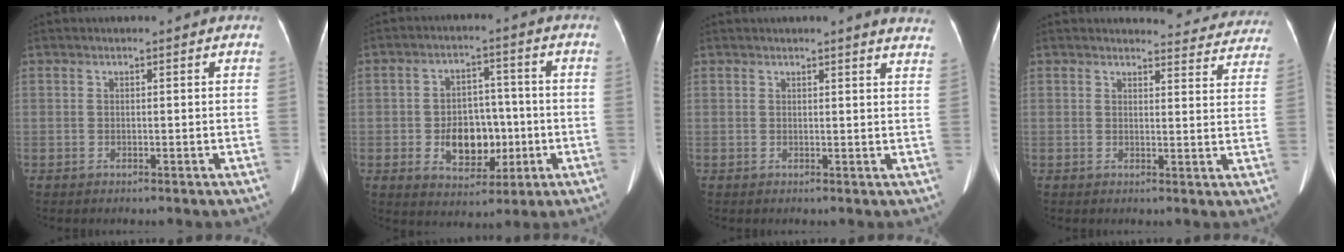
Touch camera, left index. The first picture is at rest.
{"total": 8.8, "force": [-1.7, 6.0, 6.2], "torque": [-0.105, 0.013, -0.018]}
{"total": 6.8, "force": [6.3, 0.2, 2.4], "torque": [-0.016, -0.016, 0.043]}
{"total": 10.8, "force": [10.6, 2.4, 0.6], "torque": [0.029, -0.035, 0.090]}